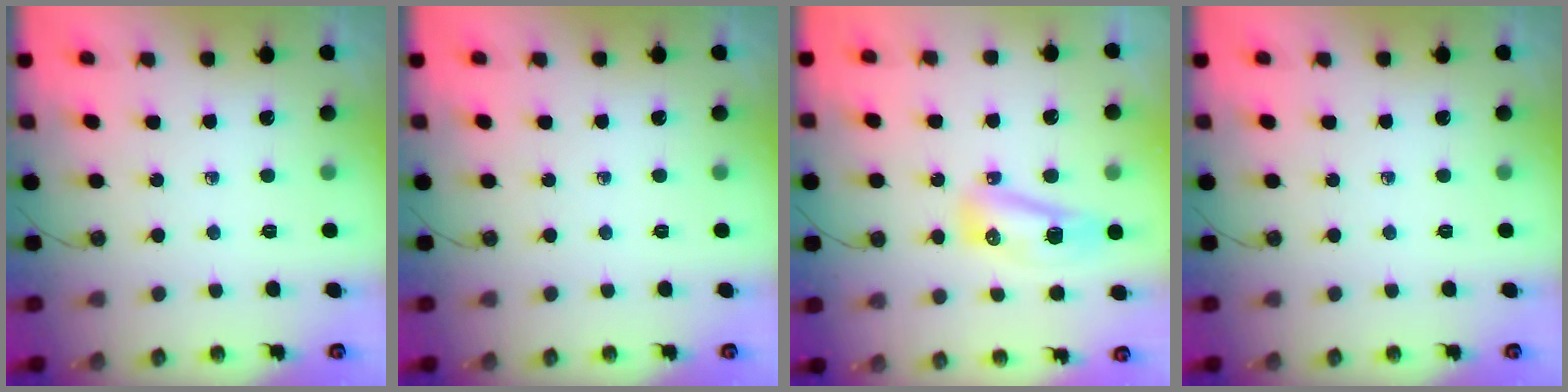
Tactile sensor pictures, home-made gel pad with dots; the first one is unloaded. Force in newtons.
{"total": 0.0}
{"total": 11.9, "press": 9.6, "slide": 7.0}
{"total": 0.0}